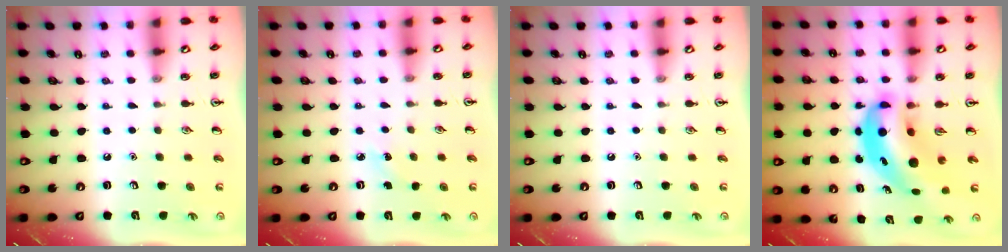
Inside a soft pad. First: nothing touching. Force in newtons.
{"total": 2.8, "press": 2.6, "slide": 1.0}
{"total": 0.0}
{"total": 11.1, "press": 10.7, "slide": 2.9}